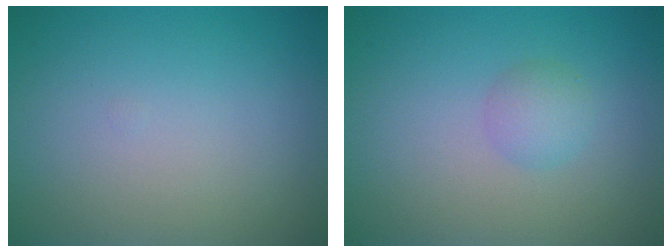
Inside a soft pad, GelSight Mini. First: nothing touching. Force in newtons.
{"total": 1.7, "press": 1.7, "slide": 0.0}